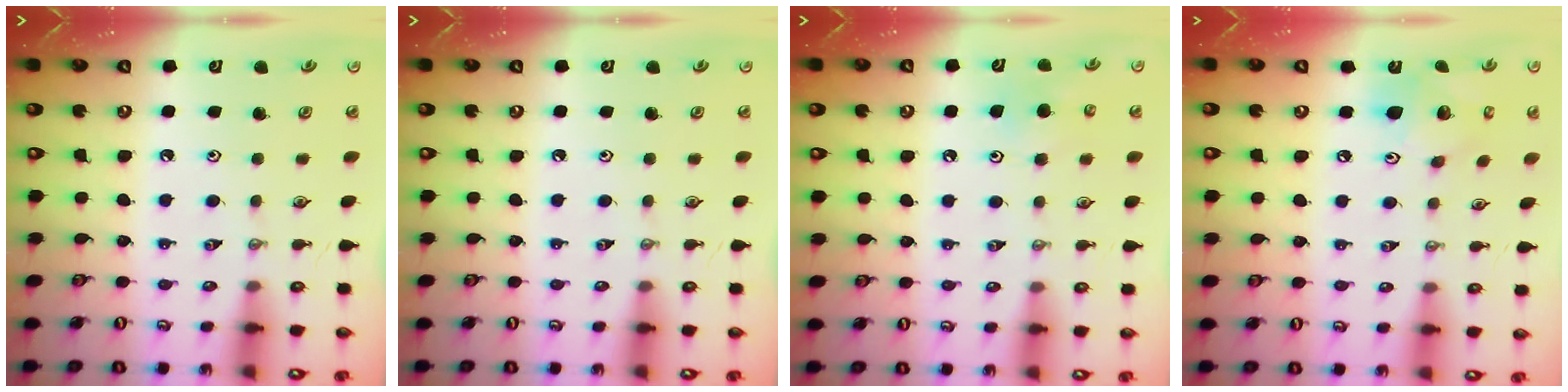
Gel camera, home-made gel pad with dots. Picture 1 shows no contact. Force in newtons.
{"total": 0.0}
{"total": 5.8, "press": 5.7, "slide": 1.0}
{"total": 15.1, "press": 14.8, "slide": 2.7}